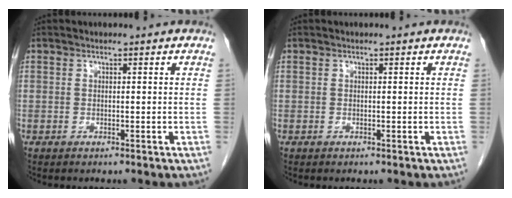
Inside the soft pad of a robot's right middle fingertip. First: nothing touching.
{"total": 0.0}